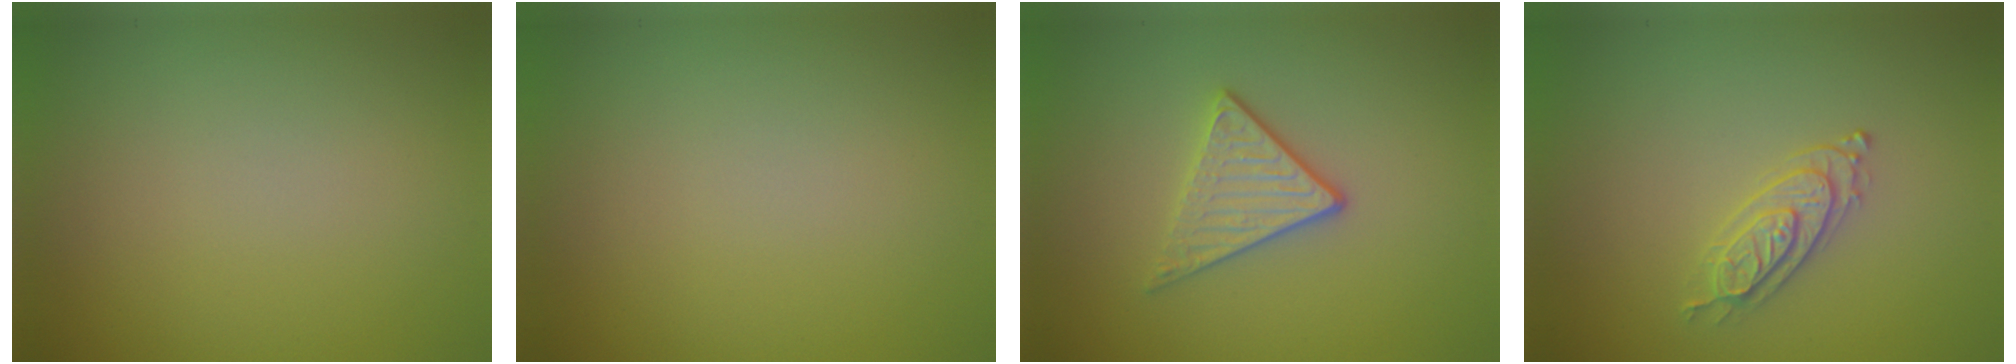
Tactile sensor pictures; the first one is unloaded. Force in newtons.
{"total": 0.0}
{"total": 2.9, "press": 2.6, "slide": 1.4}
{"total": 2.2, "press": 2.1, "slide": 0.6}